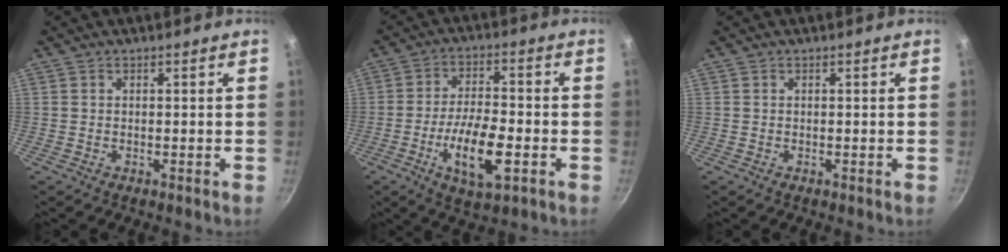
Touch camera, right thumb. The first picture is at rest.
{"total": 12.0, "force": [-4.0, 4.5, 10.4], "torque": [-0.178, 0.017, -0.070]}
{"total": 0.0}